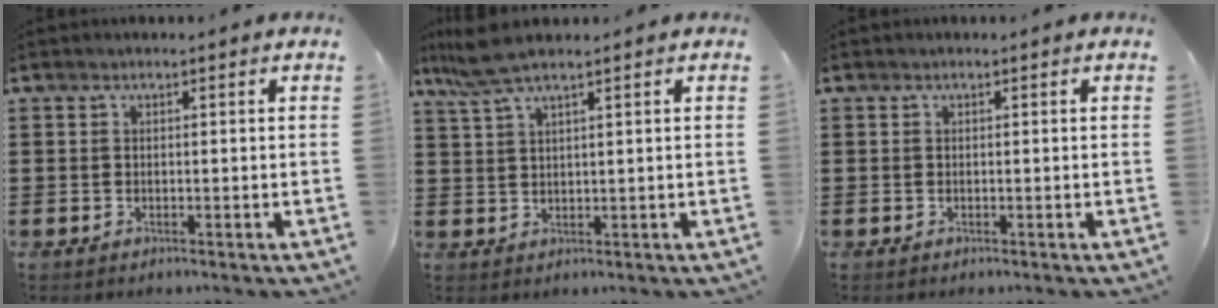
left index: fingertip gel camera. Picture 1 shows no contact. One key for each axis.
{"total": 4.7, "fx": 3.3, "fy": 0.3, "fz": 3.3, "tx": -0.079, "ty": -0.001, "tz": 0.059}
{"total": 0.0}